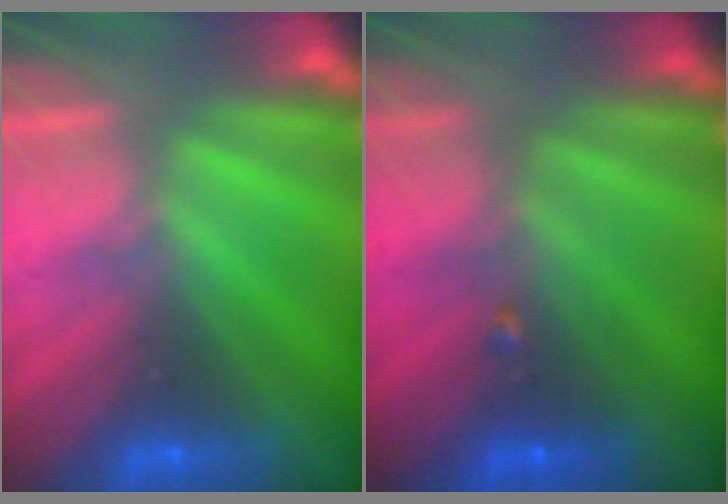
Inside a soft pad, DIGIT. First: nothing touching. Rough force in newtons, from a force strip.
{"total": 1.9}